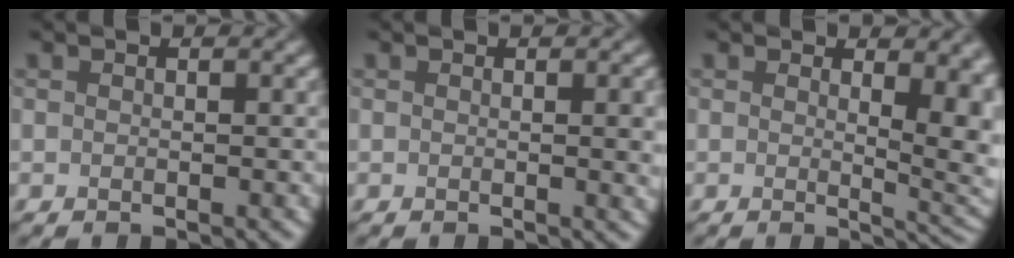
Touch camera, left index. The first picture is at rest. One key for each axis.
{"total": 2.6, "fx": 0.2, "fy": 0.7, "fz": 2.5, "tx": -0.023, "ty": 0.001, "tz": 0.000}
{"total": 8.2, "fx": 1.5, "fy": 3.8, "fz": 7.1, "tx": -0.033, "ty": -0.005, "tz": 0.025}